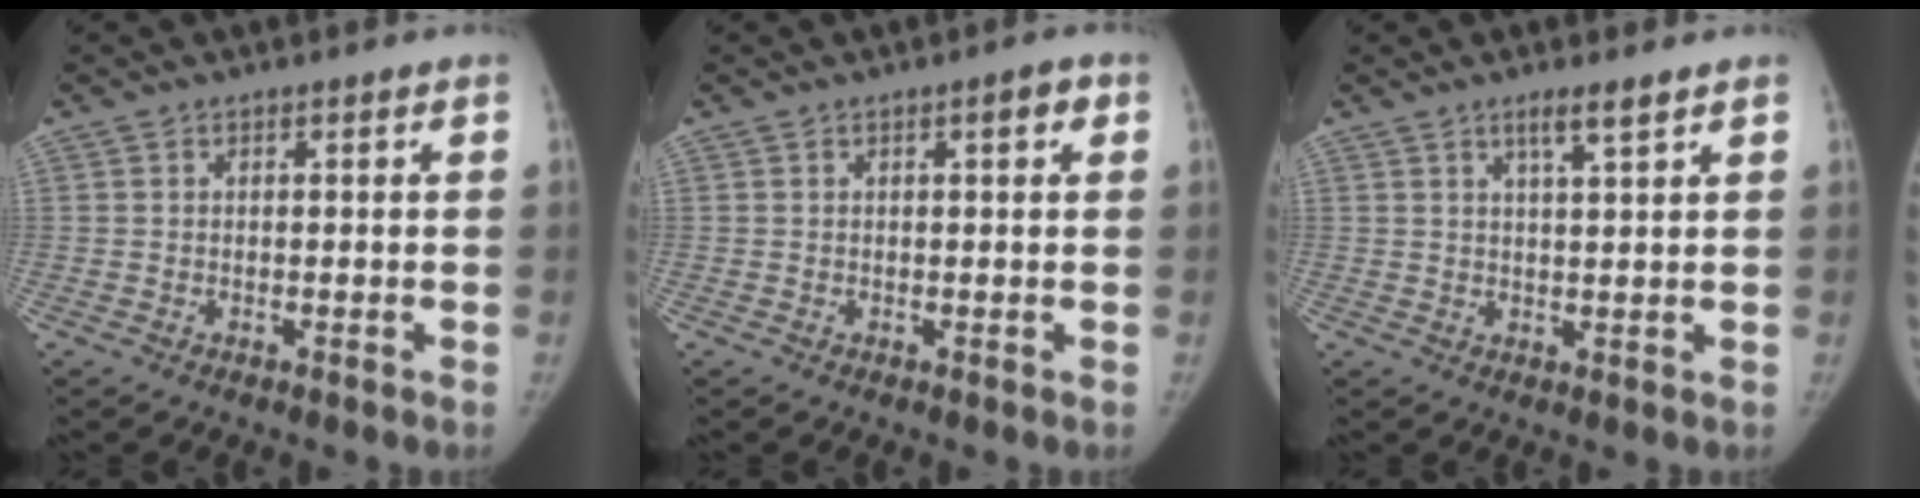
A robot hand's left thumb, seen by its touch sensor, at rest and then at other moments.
{"total": 2.1, "force": [0.7, 0.6, 1.8], "torque": [-0.019, 0.004, 0.007]}
{"total": 3.4, "force": [2.3, 0.2, 2.5], "torque": [-0.042, -0.014, 0.043]}